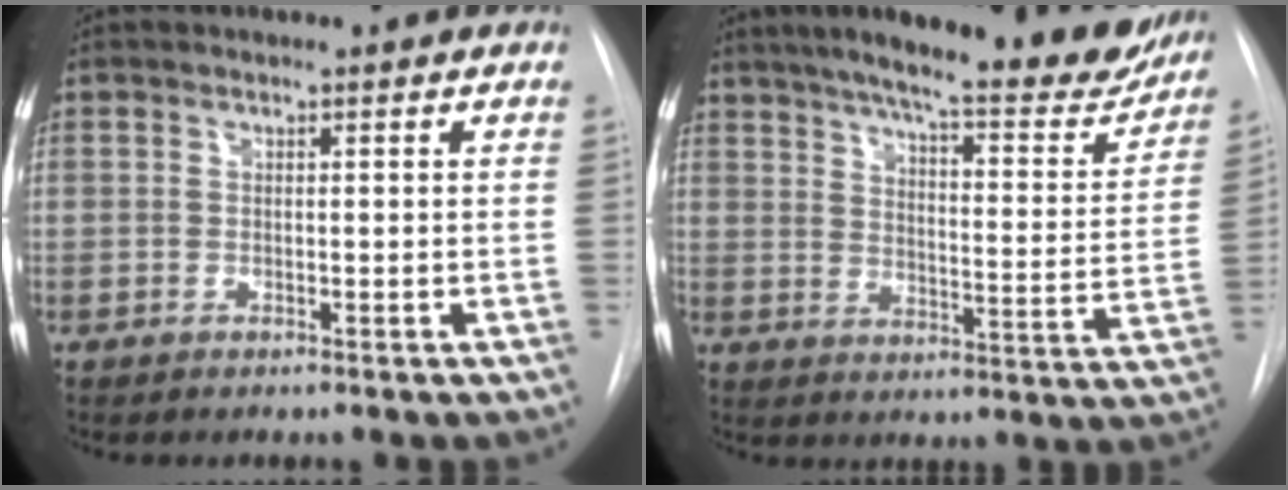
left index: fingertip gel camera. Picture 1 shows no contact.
{"total": 24.5, "force": [20.7, 4.2, 12.4], "torque": [-0.181, -0.036, 0.260]}